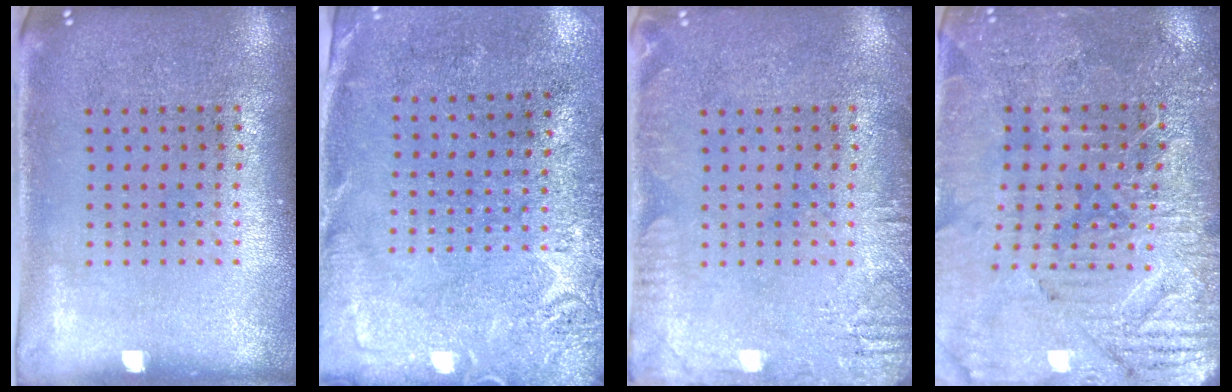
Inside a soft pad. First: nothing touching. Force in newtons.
{"total": 2.8, "press": 2.4, "slide": 1.4}
{"total": 2.3, "press": 2.3, "slide": 0.2}
{"total": 3.3, "press": 3.3, "slide": 0.3}